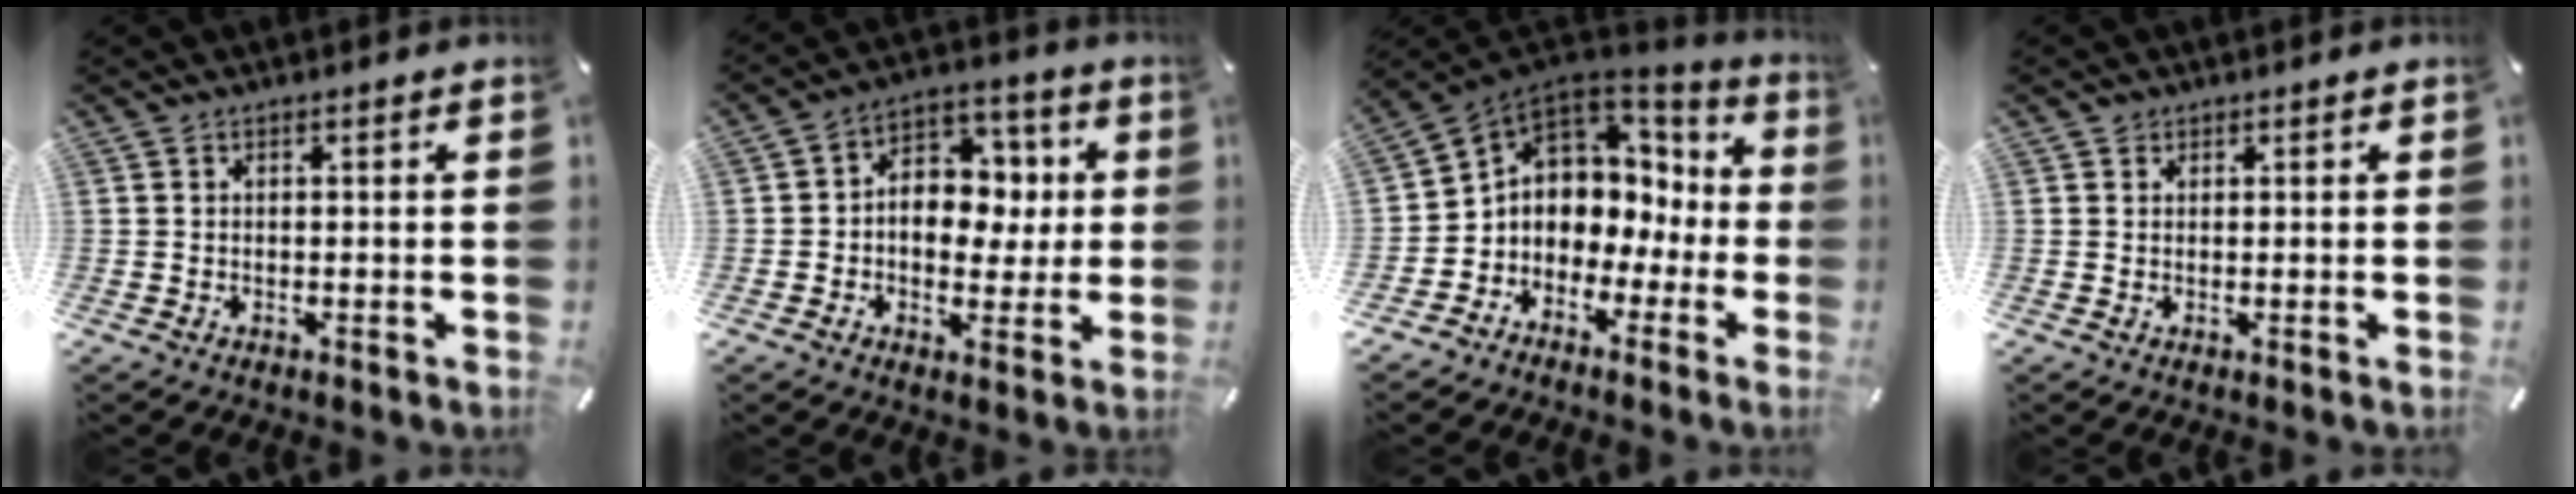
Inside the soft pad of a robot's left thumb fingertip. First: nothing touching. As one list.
[{"total": 9.6, "force": [0.0, 8.2, 5.0], "torque": [-0.066, -0.002, 0.001]}, {"total": 7.4, "force": [0.6, 7.1, 2.0], "torque": [-0.065, -0.021, 0.018]}, {"total": 0.8, "force": [0.5, 0.7, 0.0], "torque": [0.000, 0.002, 0.009]}]